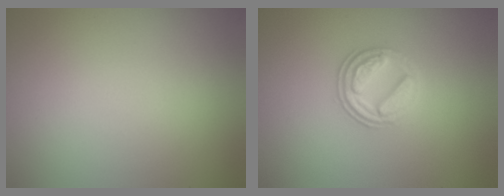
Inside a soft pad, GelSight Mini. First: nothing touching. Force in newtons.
{"total": 3.1, "press": 2.7, "slide": 1.5}